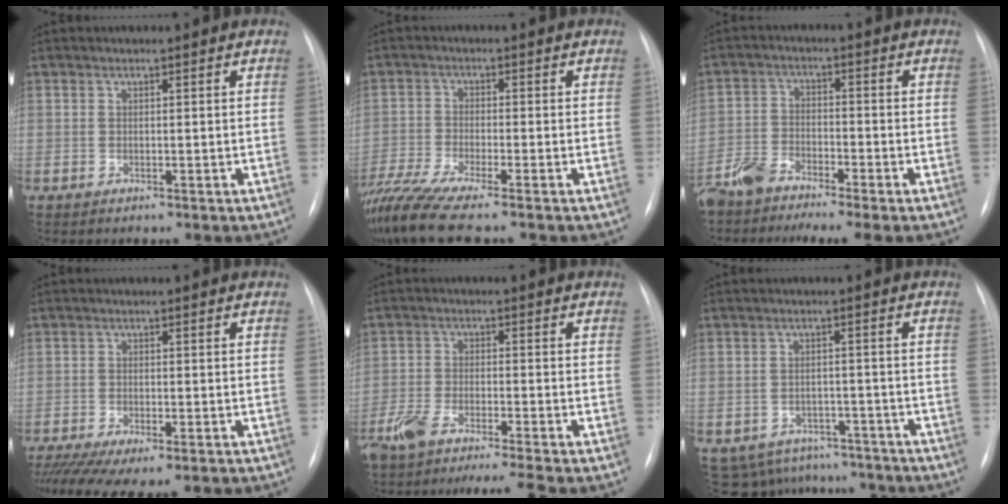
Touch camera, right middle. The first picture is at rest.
{"total": 10.1, "force": [-8.3, -0.1, 5.8], "torque": [-0.112, -0.026, -0.149]}
{"total": 6.8, "force": [-5.7, 0.9, 3.5], "torque": [-0.081, -0.015, -0.113]}
{"total": 9.7, "force": [-7.1, 2.5, 6.0], "torque": [-0.098, -0.015, -0.109]}
{"total": 9.7, "force": [-8.0, 0.1, 5.6], "torque": [-0.104, -0.018, -0.137]}
{"total": 10.7, "force": [-9.3, 5.3, 0.8], "torque": [-0.010, 0.024, -0.112]}